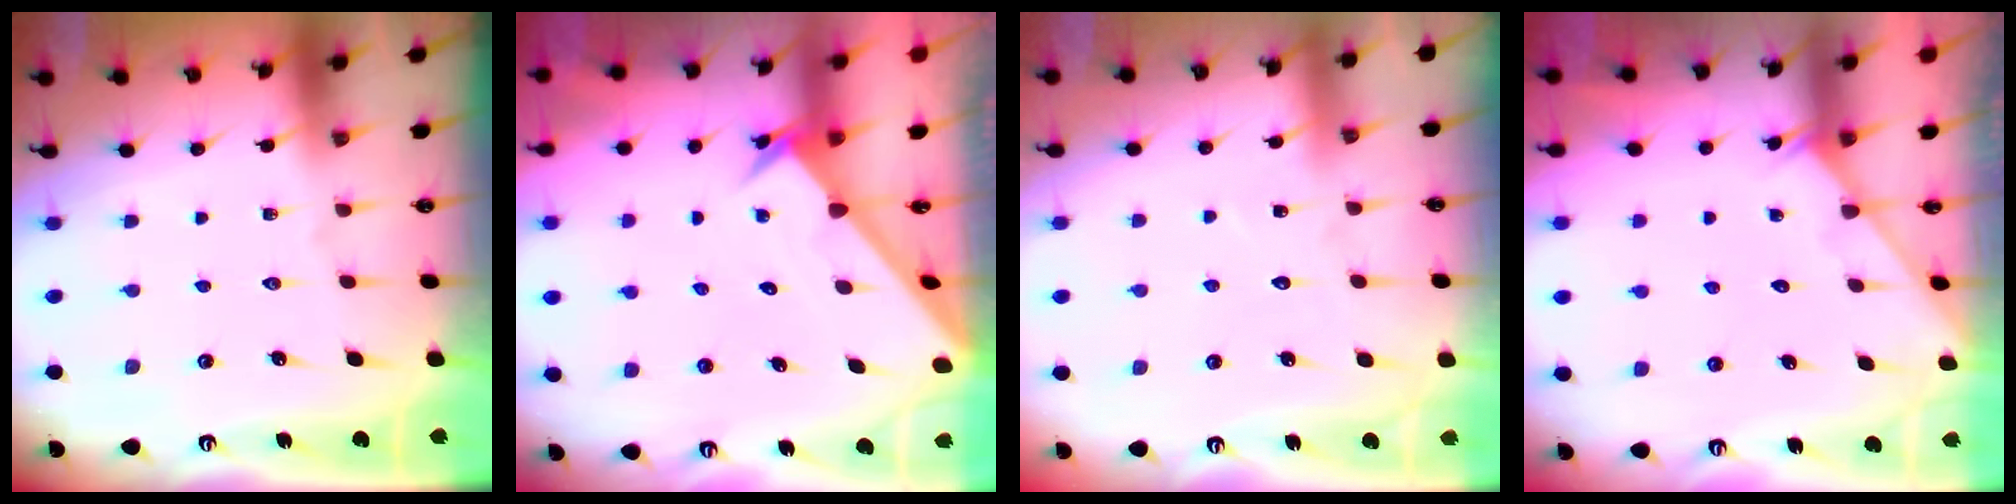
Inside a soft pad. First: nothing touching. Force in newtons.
{"total": 2.5, "press": 2.5, "slide": 0.2}
{"total": 6.2, "press": 6.1, "slide": 0.6}
{"total": 2.2, "press": 2.2, "slide": 0.2}